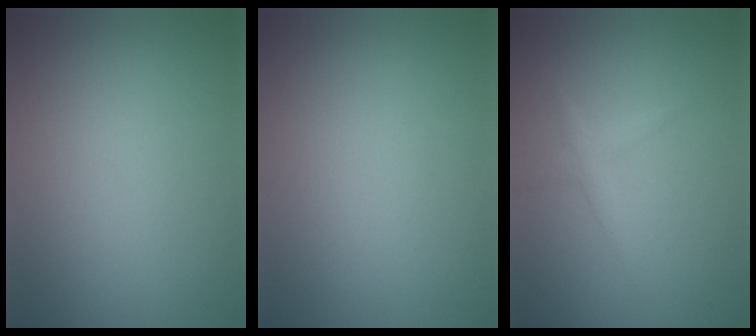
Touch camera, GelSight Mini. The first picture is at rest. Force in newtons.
{"total": 0.0}
{"total": 1.2, "press": 1.2, "slide": 0.1}